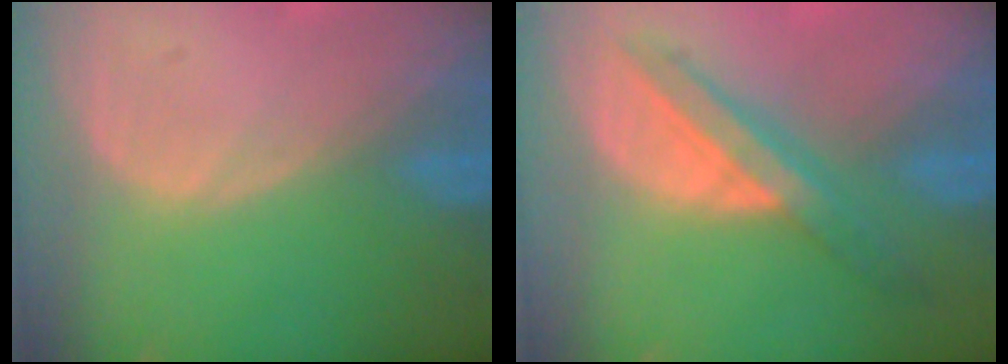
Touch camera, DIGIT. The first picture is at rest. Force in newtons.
{"total": 6.1, "press": 6.0, "slide": 0.9}